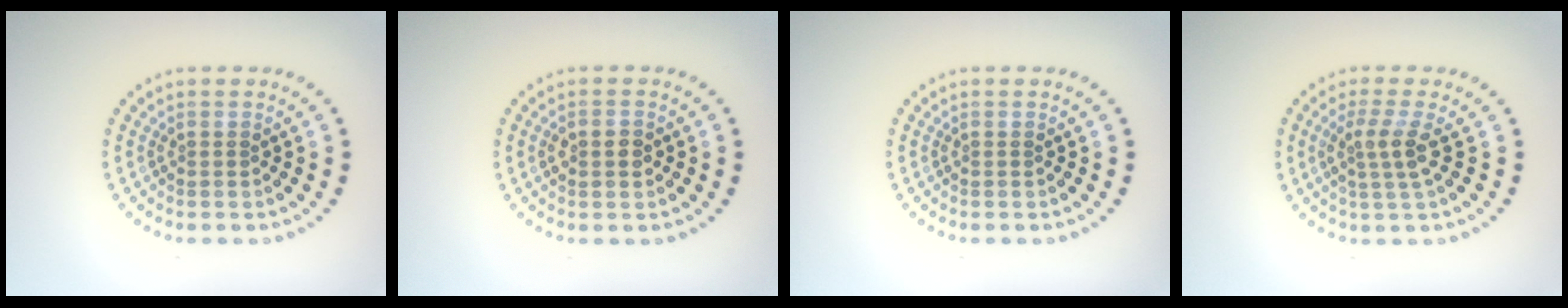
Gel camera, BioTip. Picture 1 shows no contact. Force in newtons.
{"total": 1.4, "press": 1.4, "slide": 0.2}
{"total": 0.0}
{"total": 2.6, "press": 2.0, "slide": 1.6}